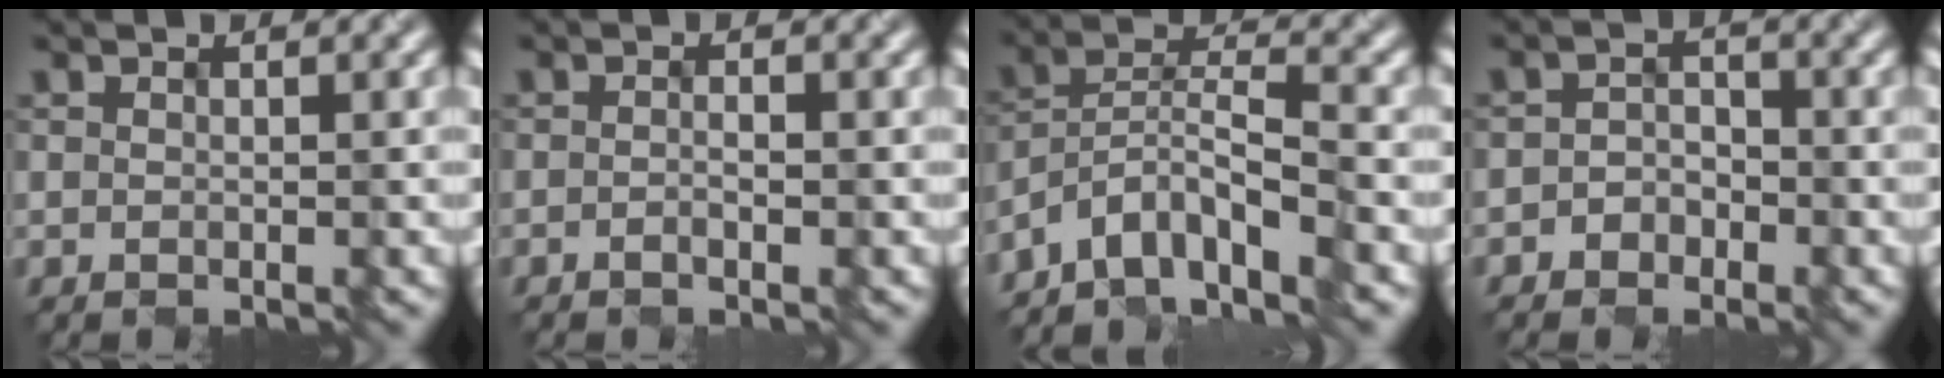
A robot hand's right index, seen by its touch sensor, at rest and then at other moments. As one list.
[{"total": 1.0, "force": [-0.6, 0.2, 0.8], "torque": [-0.015, 0.001, -0.014]}, {"total": 6.0, "force": [-4.8, 1.3, 3.2], "torque": [-0.051, 0.007, -0.098]}, {"total": 1.9, "force": [-1.2, 1.4, 0.5], "torque": [-0.003, 0.003, -0.028]}]